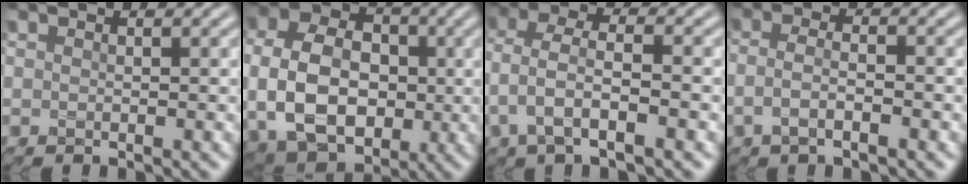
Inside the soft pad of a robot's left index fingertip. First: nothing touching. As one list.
[{"total": 10.7, "force": [-0.5, 7.7, 7.4], "torque": [-0.150, -0.001, -0.017]}, {"total": 4.8, "force": [-1.5, 2.0, 4.0], "torque": [-0.091, 0.006, -0.033]}, {"total": 2.9, "force": [-1.0, 1.0, 2.5], "torque": [-0.052, 0.001, -0.026]}]